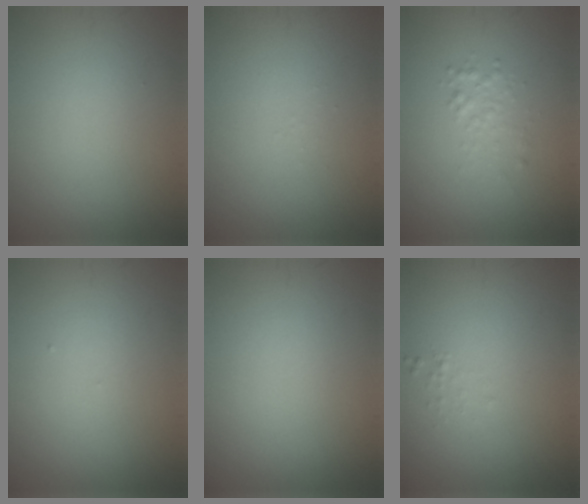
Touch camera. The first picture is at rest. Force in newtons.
{"total": 0.0}
{"total": 1.4, "press": 1.4, "slide": 0.1}
{"total": 0.0}
{"total": 0.0}
{"total": 0.5, "press": 0.5, "slide": 0.1}